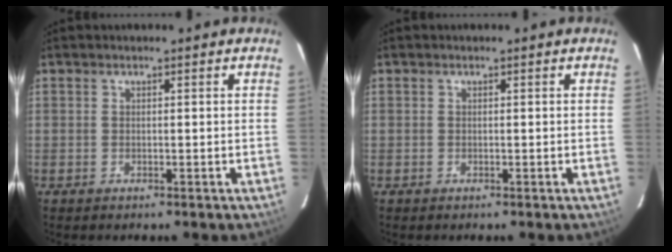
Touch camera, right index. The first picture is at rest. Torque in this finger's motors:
{"motor_torque": [-1.36, -0.78, -1.05, -0.21]}